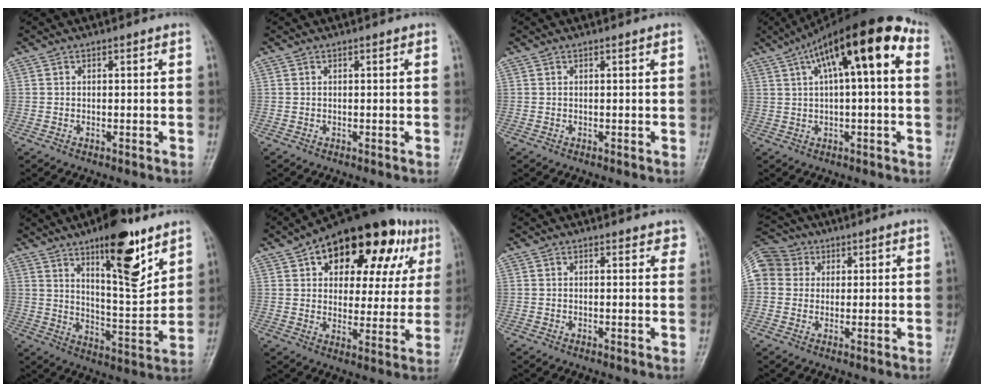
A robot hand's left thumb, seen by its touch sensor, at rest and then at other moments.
{"total": 0.0}
{"total": 0.0}
{"total": 16.3, "force": [5.2, 5.1, 14.6], "torque": [-0.216, 0.040, 0.070]}
{"total": 15.8, "force": [9.4, 4.9, 11.8], "torque": [-0.146, -0.061, 0.150]}
{"total": 22.8, "force": [10.6, 12.4, 15.9], "torque": [-0.174, 0.010, 0.147]}
{"total": 2.4, "force": [2.0, 1.1, 0.7], "torque": [0.013, -0.007, 0.013]}
{"total": 12.6, "force": [3.1, 11.1, 5.0], "torque": [-0.108, 0.033, 0.052]}